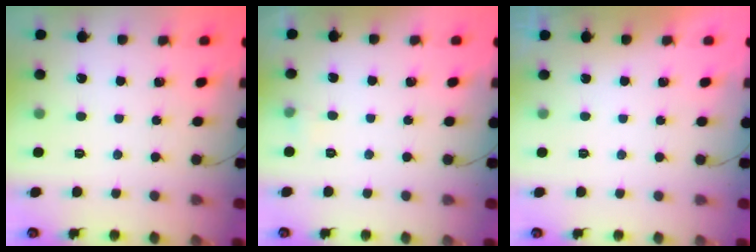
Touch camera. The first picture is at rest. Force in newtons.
{"total": 3.0, "press": 2.7, "slide": 1.3}
{"total": 0.0}